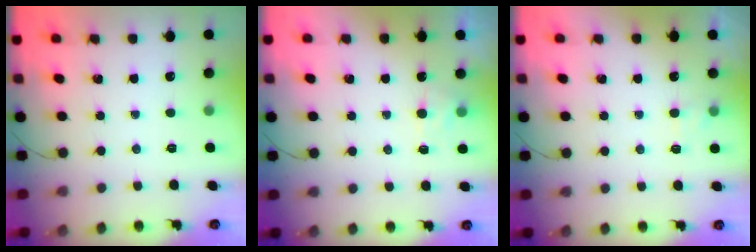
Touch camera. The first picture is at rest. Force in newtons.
{"total": 5.5, "press": 5.3, "slide": 1.5}
{"total": 2.6, "press": 2.4, "slide": 1.2}